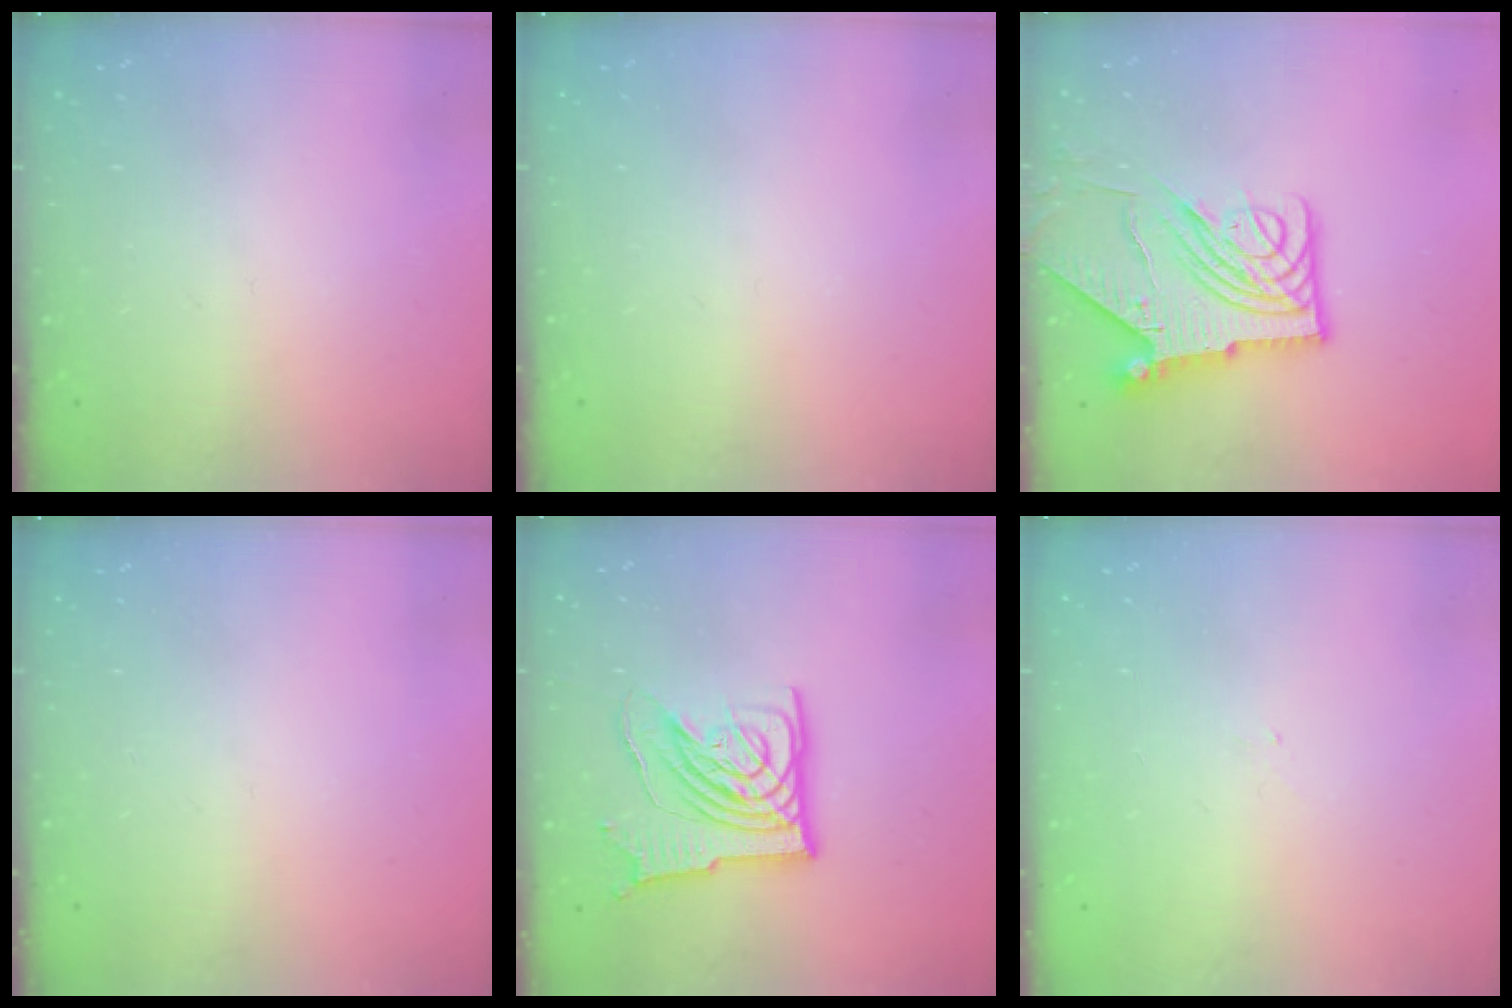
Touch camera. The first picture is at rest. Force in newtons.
{"total": 0.0}
{"total": 12.4, "press": 12.3, "slide": 1.4}
{"total": 0.0}
{"total": 13.1, "press": 13.0, "slide": 1.7}
{"total": 1.3, "press": 1.2, "slide": 0.5}